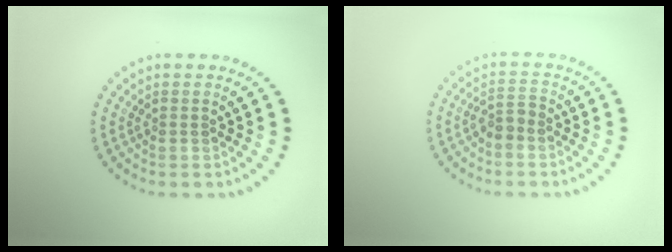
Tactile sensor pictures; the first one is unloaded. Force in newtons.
{"total": 1.6, "press": 1.4, "slide": 0.8}